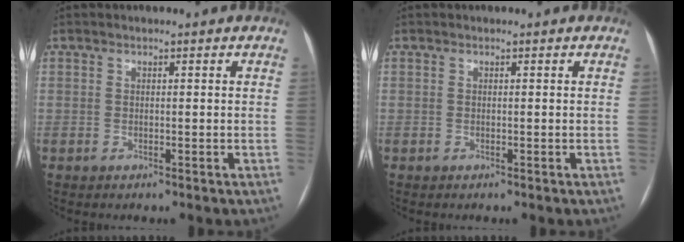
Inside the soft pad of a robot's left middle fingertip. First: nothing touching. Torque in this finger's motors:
{"motor_torque": [-0.02, -0.01, 0.00, 0.00]}